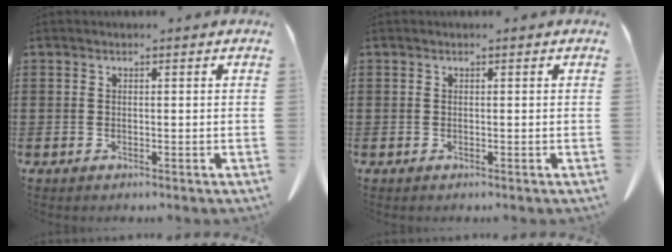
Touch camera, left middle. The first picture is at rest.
{"total": 0.0}